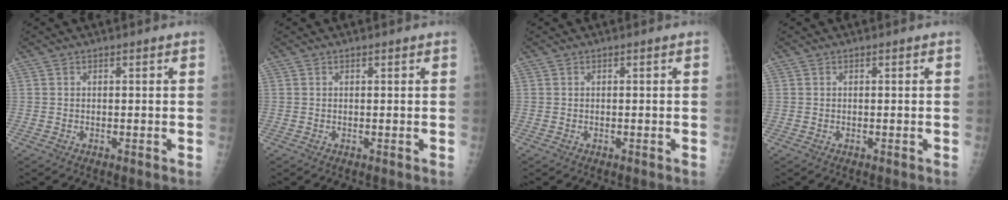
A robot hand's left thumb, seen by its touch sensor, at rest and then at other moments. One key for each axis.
{"total": 0.0}
{"total": 0.0}
{"total": 0.0}